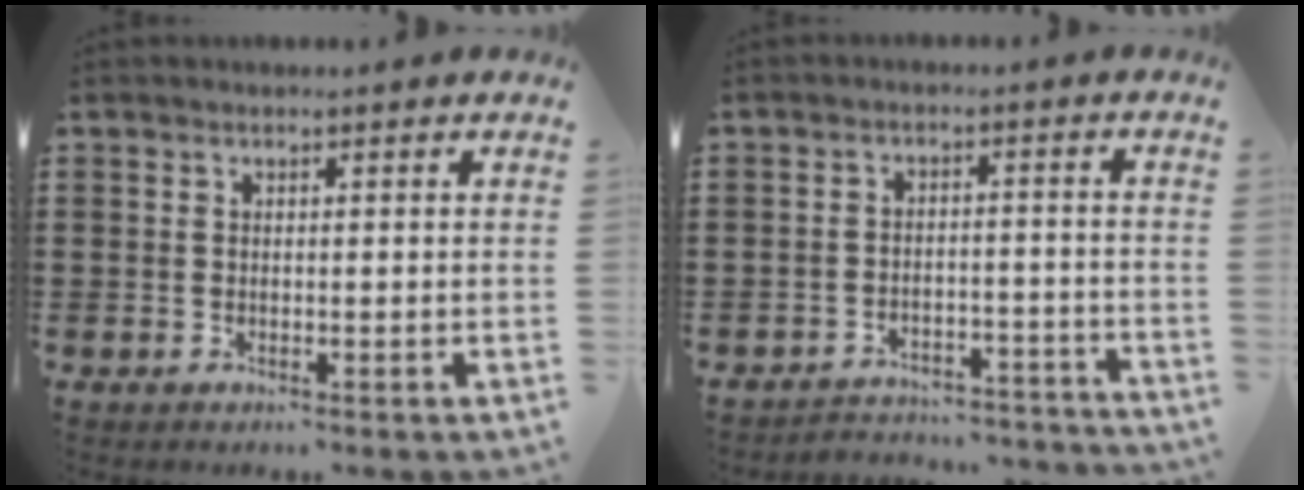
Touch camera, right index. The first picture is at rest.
{"total": 3.9, "force": [-3.9, 0.4, 0.1], "torque": [-0.007, 0.003, -0.082]}